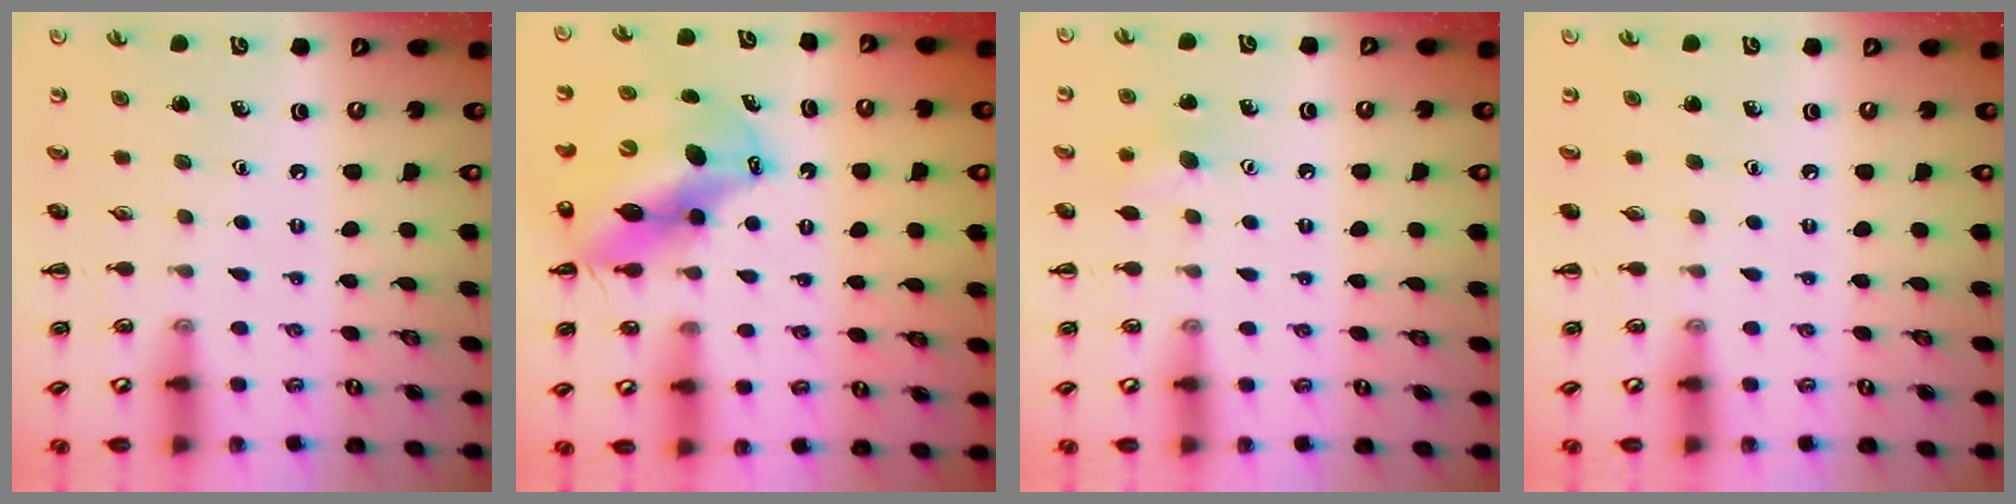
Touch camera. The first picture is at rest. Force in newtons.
{"total": 12.5, "press": 12.1, "slide": 3.0}
{"total": 7.5, "press": 7.3, "slide": 1.6}
{"total": 0.0}